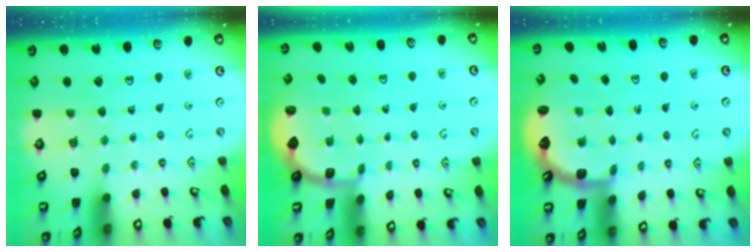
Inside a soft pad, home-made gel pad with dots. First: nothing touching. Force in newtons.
{"total": 1.9, "press": 1.8, "slide": 0.7}
{"total": 2.6, "press": 2.2, "slide": 1.4}